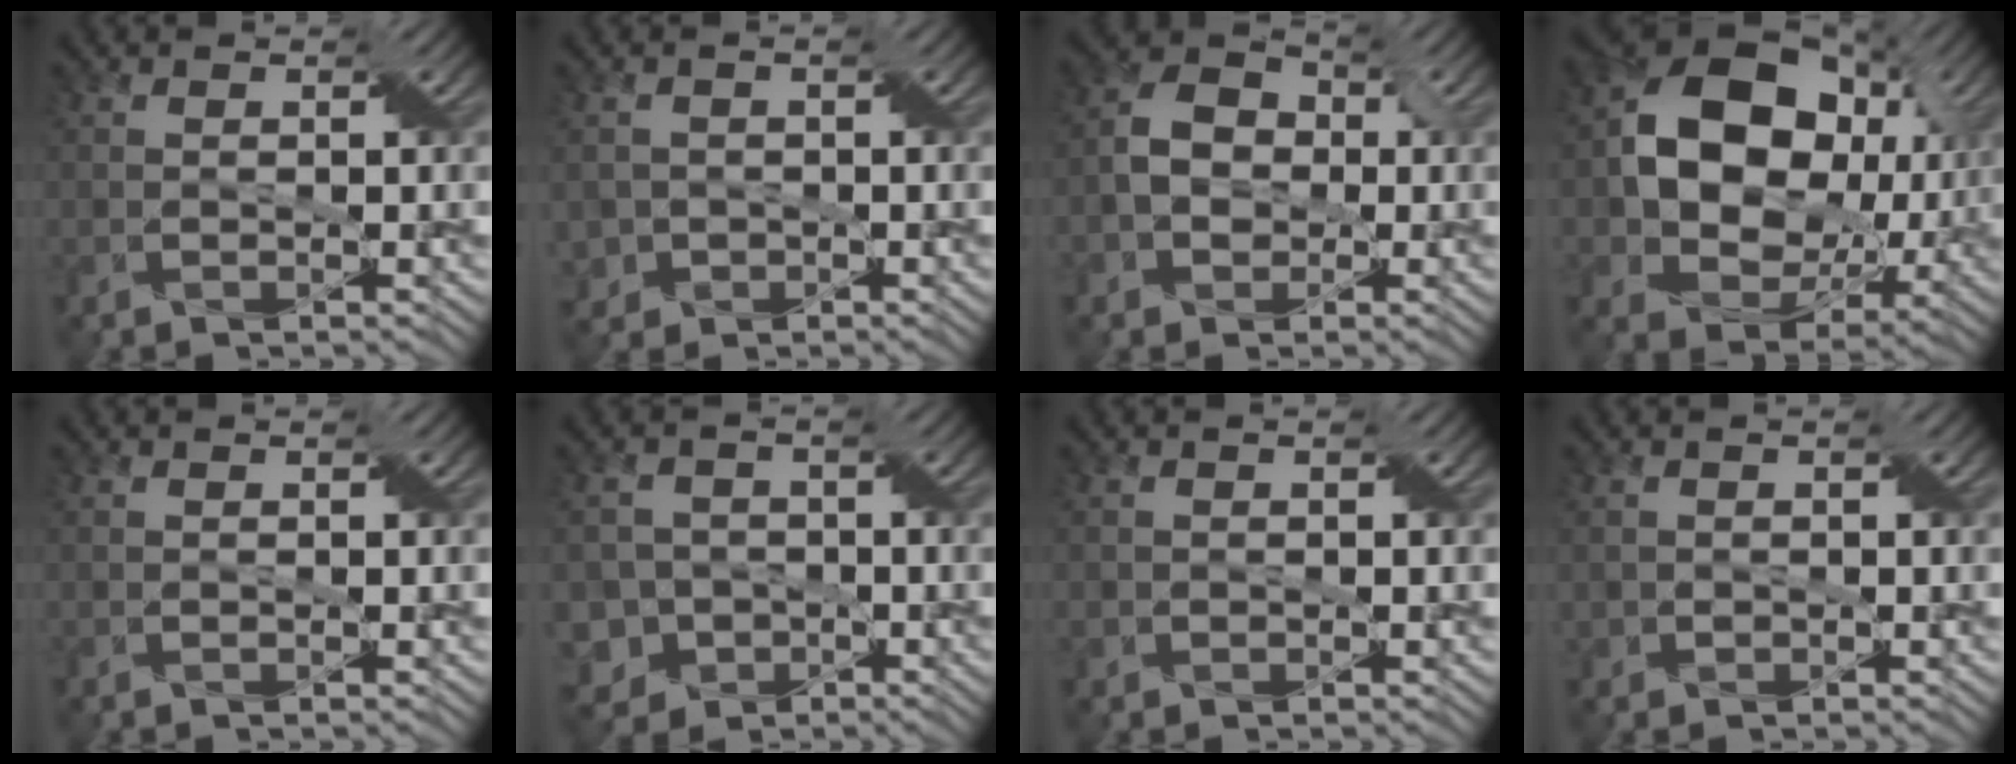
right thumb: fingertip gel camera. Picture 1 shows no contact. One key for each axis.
{"total": 2.7, "fx": -1.0, "fy": 2.5, "fz": 0.3, "tx": -0.013, "ty": -0.002, "tz": -0.020}
{"total": 5.5, "fx": -0.8, "fy": 4.5, "fz": 3.0, "tx": -0.068, "ty": 0.009, "tz": -0.026}
{"total": 15.5, "fx": 2.4, "fy": 11.6, "fz": 10.1, "tx": -0.184, "ty": 0.003, "tz": 0.043}
{"total": 0.0}
{"total": 7.2, "fx": -3.6, "fy": 6.1, "fz": 1.5, "tx": -0.042, "ty": -0.016, "tz": -0.079}
{"total": 0.8, "fx": -0.2, "fy": 0.7, "fz": 0.0, "tx": -0.003, "ty": -0.002, "tz": -0.006}
{"total": 0.8, "fx": -0.2, "fy": 0.7, "fz": 0.0, "tx": -0.001, "ty": -0.003, "tz": -0.005}